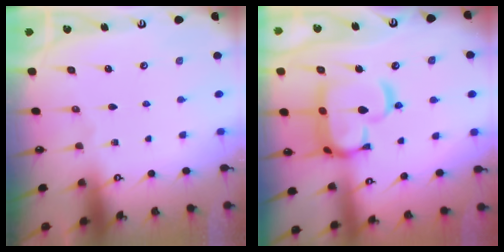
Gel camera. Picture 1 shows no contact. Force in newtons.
{"total": 15.5, "press": 15.4, "slide": 1.6}